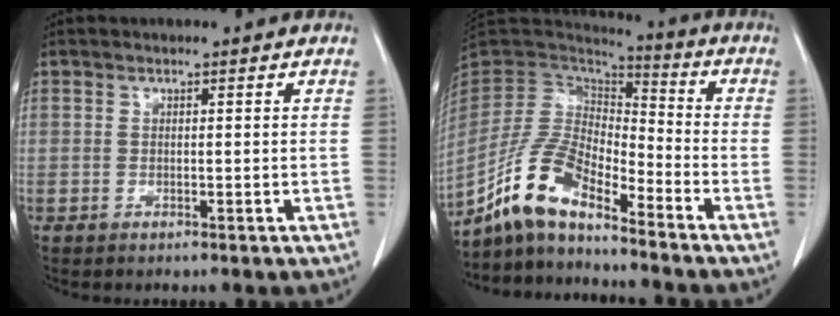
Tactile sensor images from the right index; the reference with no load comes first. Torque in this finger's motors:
{"motor_torque": [0.33, -0.42, 0.00, -0.11]}